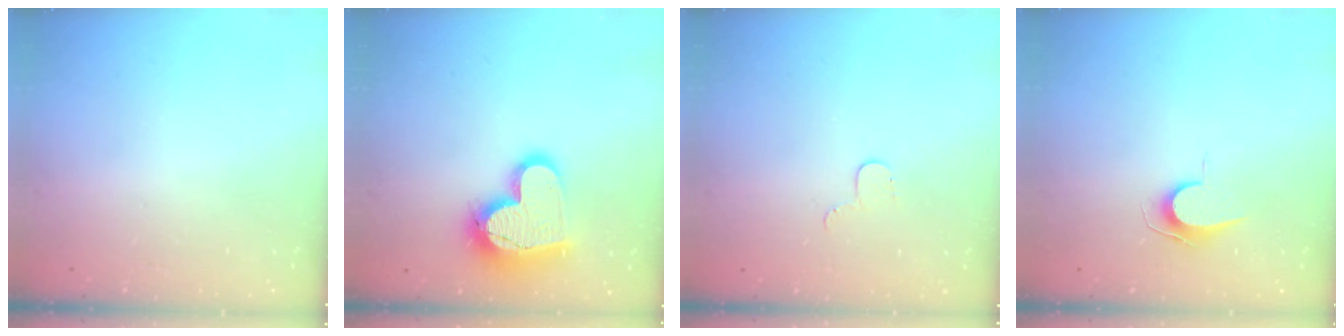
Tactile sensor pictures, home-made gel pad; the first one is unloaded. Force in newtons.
{"total": 17.1, "press": 17.0, "slide": 1.5}
{"total": 3.5, "press": 3.5, "slide": 0.4}
{"total": 7.0, "press": 7.0, "slide": 0.6}